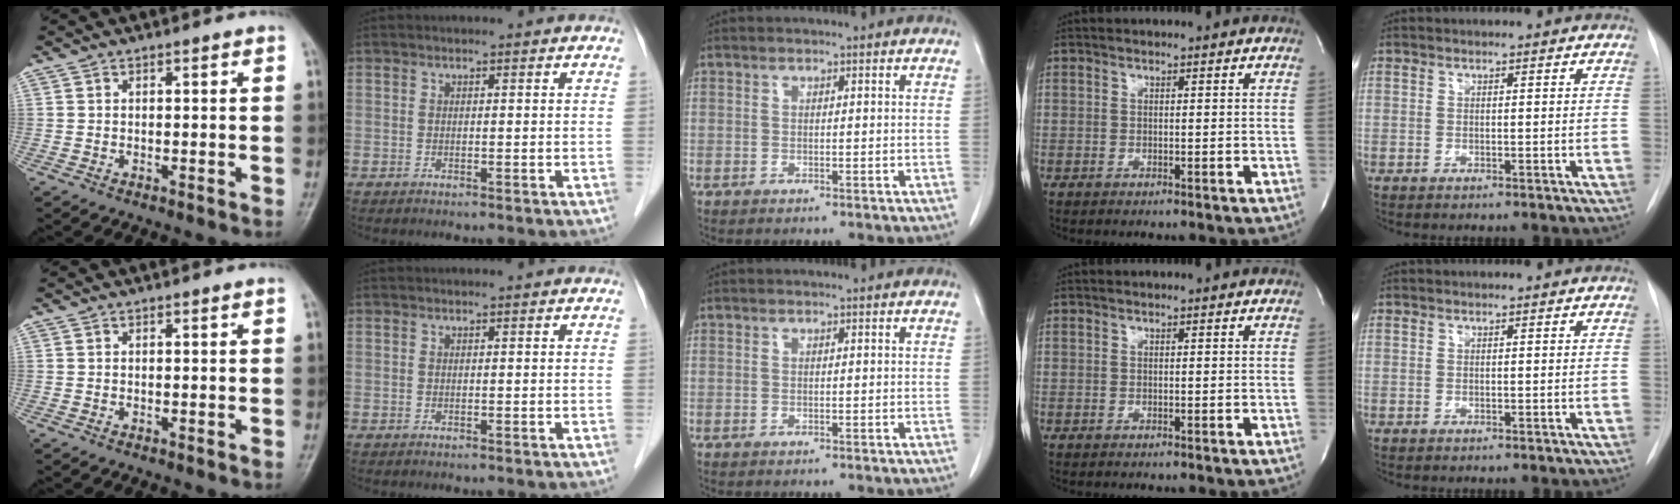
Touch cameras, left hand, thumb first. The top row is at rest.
{}